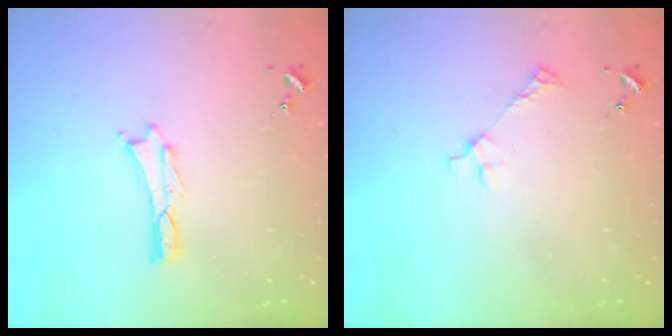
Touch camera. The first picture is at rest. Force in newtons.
{"total": 2.6, "press": 2.6, "slide": 0.3}